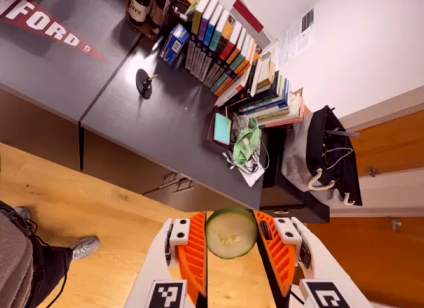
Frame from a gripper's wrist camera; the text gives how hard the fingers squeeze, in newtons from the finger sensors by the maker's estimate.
{"total": 10.9, "left": 11.6, "right": 10.2}